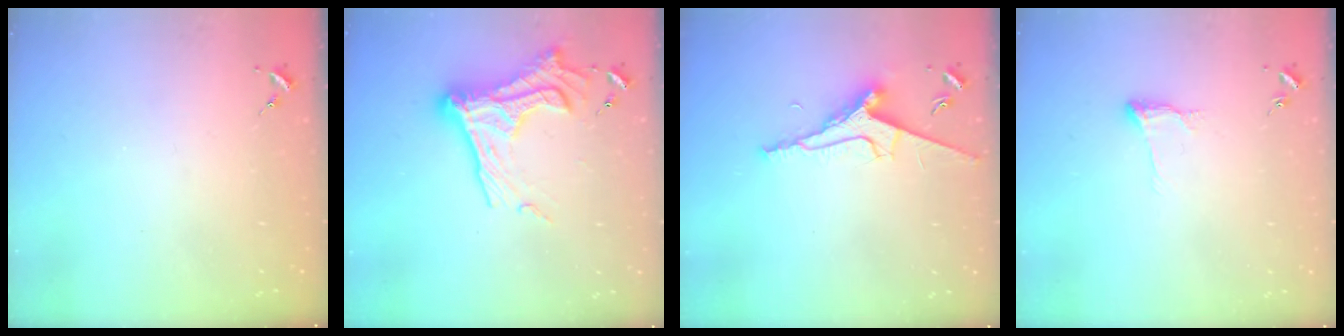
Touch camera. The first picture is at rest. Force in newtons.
{"total": 20.9, "press": 20.8, "slide": 1.7}
{"total": 9.5, "press": 9.4, "slide": 1.3}
{"total": 7.7, "press": 7.6, "slide": 0.9}